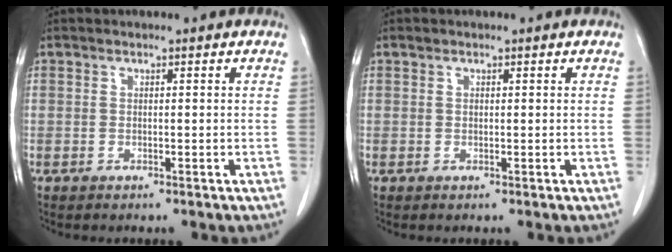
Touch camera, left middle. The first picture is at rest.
{"total": 0.5, "force": [0.3, 0.4, 0.3], "torque": [-0.005, 0.004, 0.004]}